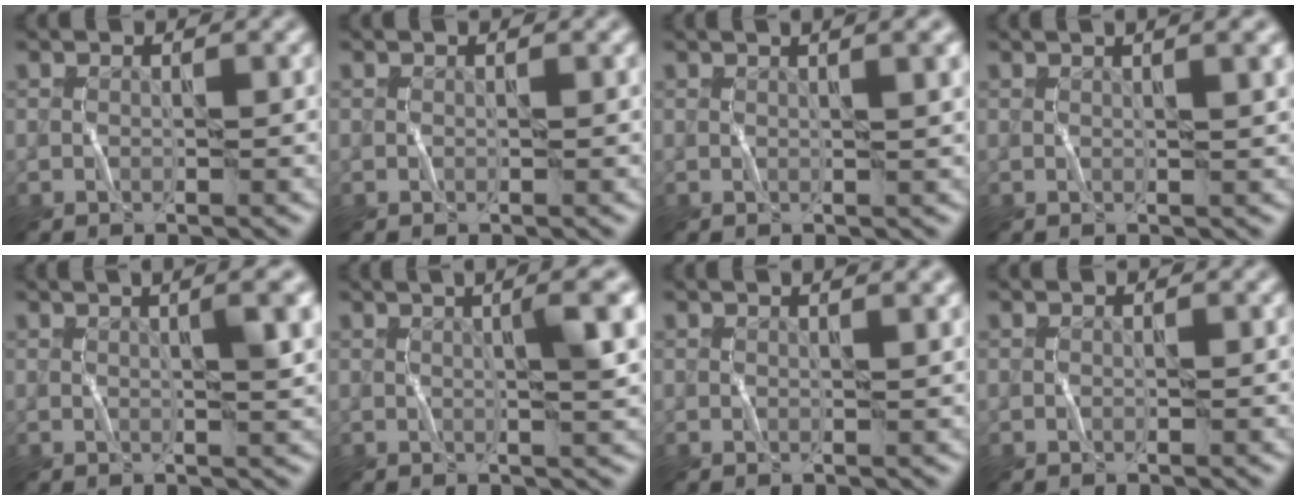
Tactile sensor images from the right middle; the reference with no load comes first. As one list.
[{"total": 0.0}, {"total": 3.9, "force": [0.8, 1.3, 3.6], "torque": [-0.026, 0.018, 0.004]}, {"total": 3.5, "force": [0.8, 1.2, 3.2], "torque": [-0.024, 0.016, 0.004]}, {"total": 4.8, "force": [0.9, 1.3, 4.6], "torque": [-0.043, 0.019, 0.015]}, {"total": 4.8, "force": [0.9, 0.8, 4.6], "torque": [-0.061, 0.013, 0.020]}, {"total": 2.0, "force": [0.7, 0.9, 1.7], "torque": [-0.006, 0.014, -0.006]}, {"total": 0.0}]